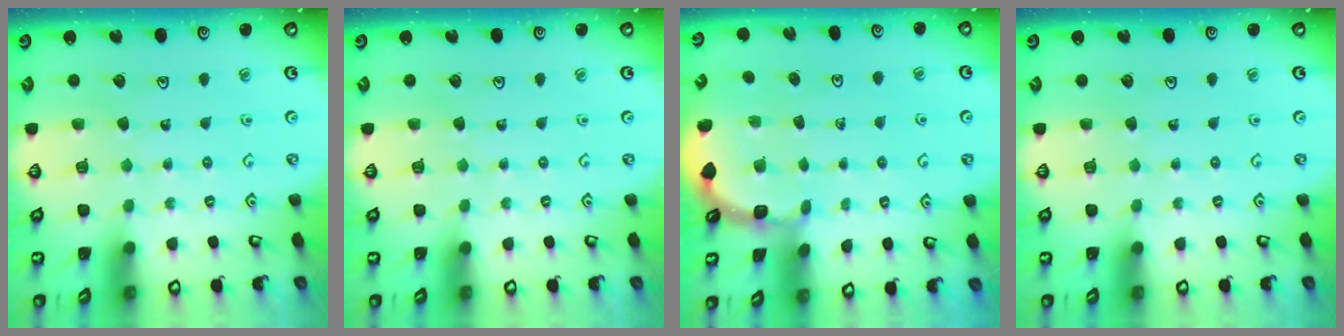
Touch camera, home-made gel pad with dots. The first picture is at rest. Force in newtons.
{"total": 0.0}
{"total": 1.5, "press": 1.5, "slide": 0.2}
{"total": 0.0}